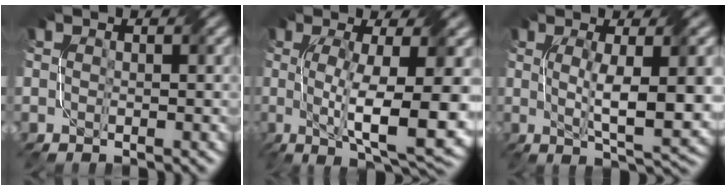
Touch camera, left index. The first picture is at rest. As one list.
[{"total": 10.7, "force": [-1.0, 2.7, 10.4], "torque": [-0.158, -0.011, -0.012]}, {"total": 7.6, "force": [0.4, 1.7, 7.4], "torque": [-0.112, -0.004, 0.011]}]